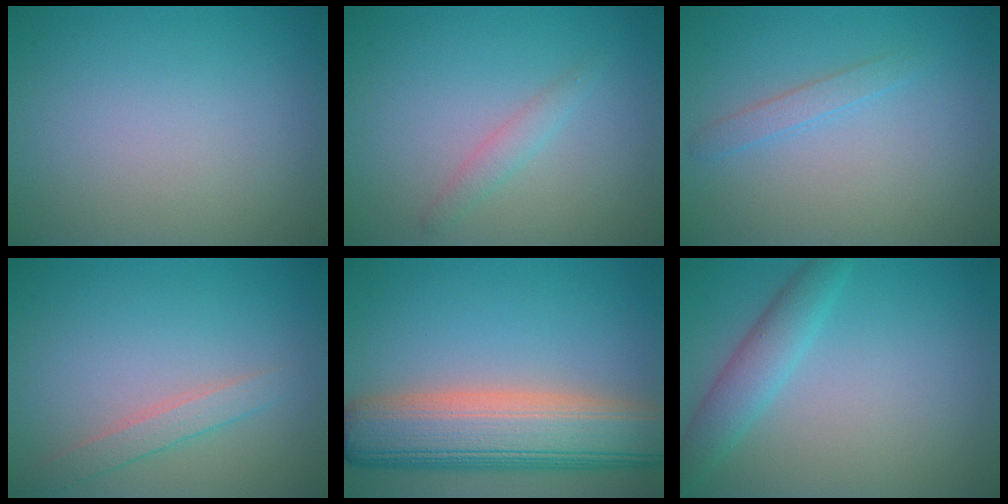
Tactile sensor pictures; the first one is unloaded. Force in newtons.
{"total": 1.4, "press": 1.4, "slide": 0.0}
{"total": 1.3, "press": 1.3, "slide": 0.1}
{"total": 2.0, "press": 2.0, "slide": 0.0}
{"total": 10.6, "press": 10.5, "slide": 0.7}
{"total": 3.1, "press": 3.1, "slide": 0.1}